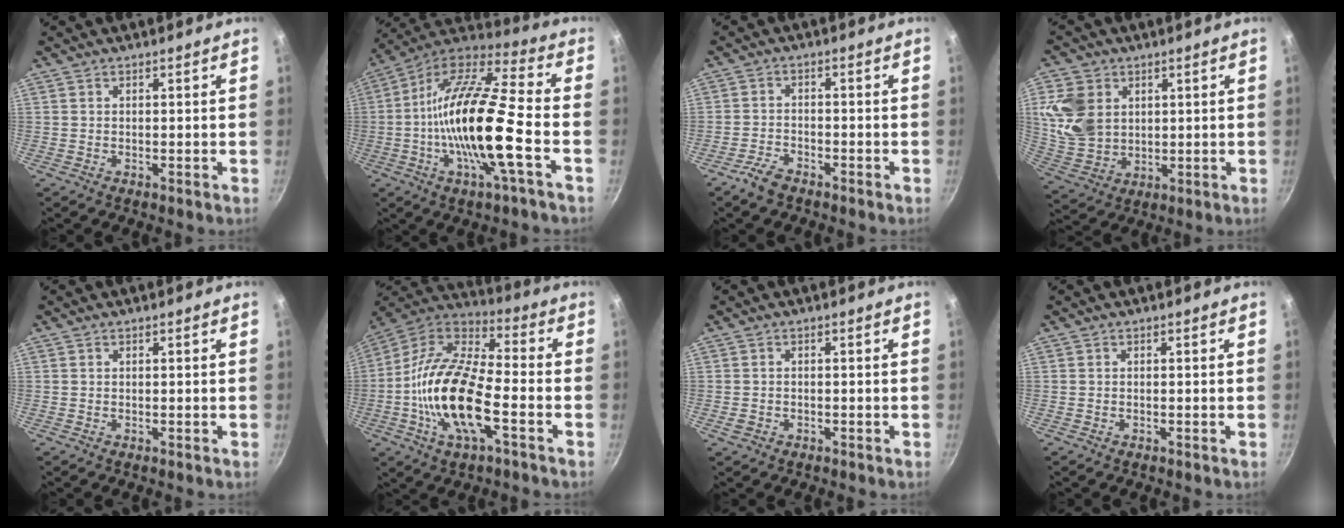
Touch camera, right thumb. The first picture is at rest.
{"total": 21.2, "force": [-4.5, 4.7, 20.2], "torque": [-0.371, 0.030, -0.102]}
{"total": 4.0, "force": [-3.1, 1.6, 2.0], "torque": [-0.043, 0.024, -0.062]}
{"total": 11.7, "force": [3.1, 9.2, 6.6], "torque": [-0.112, -0.013, 0.075]}
{"total": 0.0}
{"total": 19.6, "force": [-5.2, 7.9, 17.2], "torque": [-0.332, 0.038, -0.118]}
{"total": 1.8, "force": [-0.8, 1.4, 0.8], "torque": [-0.016, 0.008, -0.011]}
{"total": 0.0}